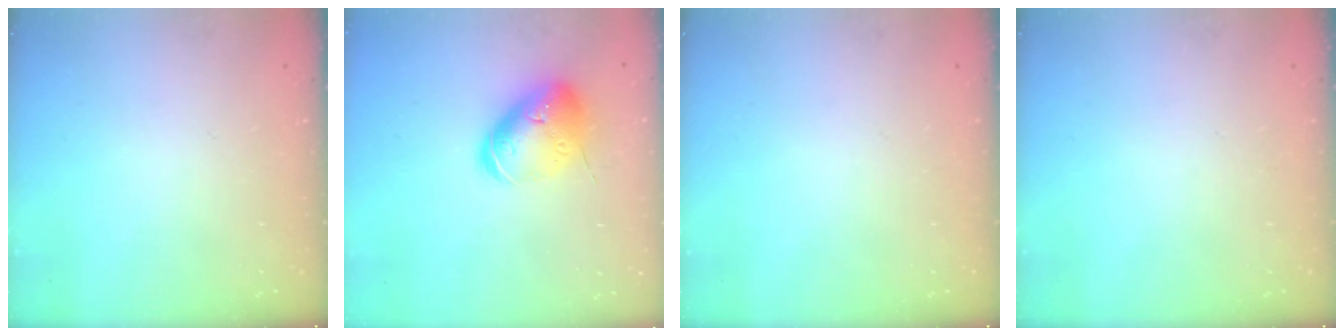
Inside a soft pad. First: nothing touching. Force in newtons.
{"total": 14.6, "press": 14.5, "slide": 2.3}
{"total": 0.0}
{"total": 0.0}